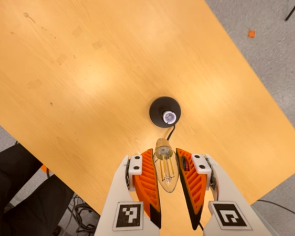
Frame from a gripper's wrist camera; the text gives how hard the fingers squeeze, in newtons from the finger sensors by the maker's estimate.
{"total": 13.0, "left": 14.2, "right": 11.7}